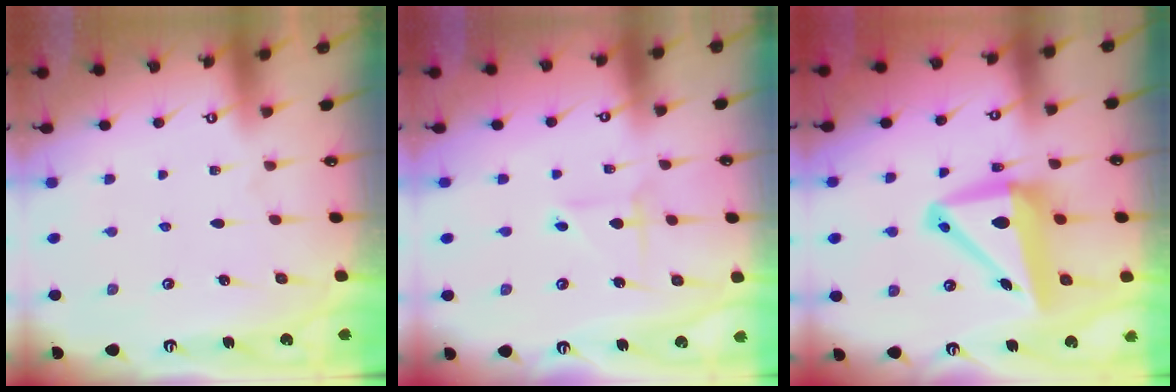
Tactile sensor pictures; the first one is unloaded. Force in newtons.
{"total": 2.8, "press": 2.8, "slide": 0.3}
{"total": 12.3, "press": 11.9, "slide": 2.8}